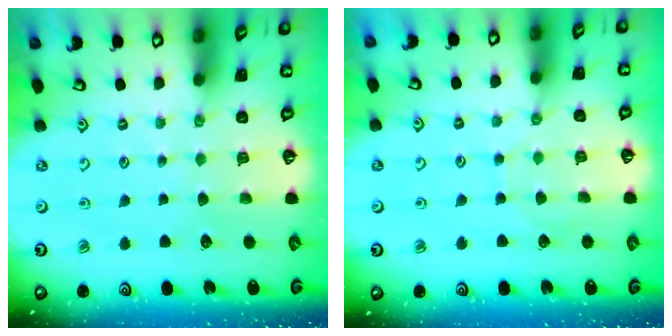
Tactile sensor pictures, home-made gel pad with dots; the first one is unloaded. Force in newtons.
{"total": 2.8, "press": 2.8, "slide": 0.3}